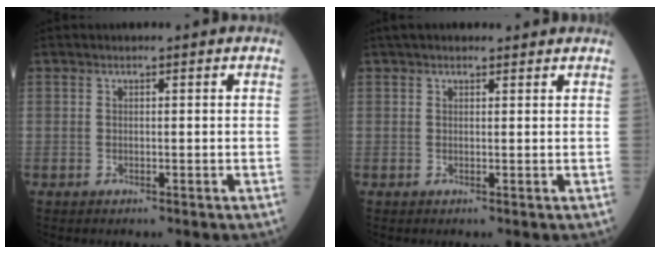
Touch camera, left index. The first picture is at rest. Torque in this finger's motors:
{"motor_torque": [0.44, -0.47, 0.19, 0.03]}